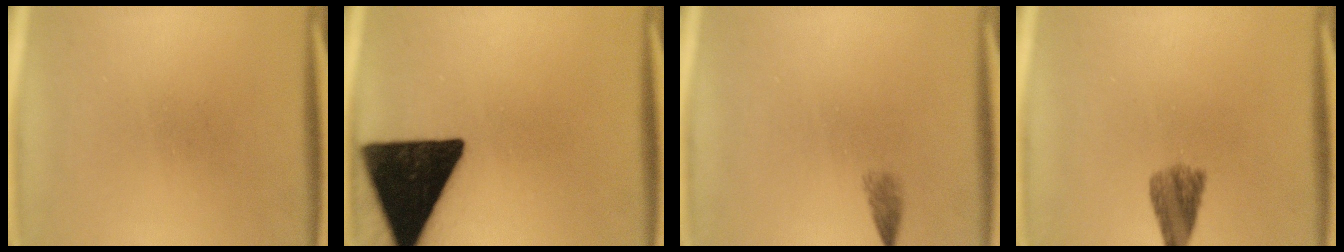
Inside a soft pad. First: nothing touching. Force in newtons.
{"total": 19.4}
{"total": 1.3}
{"total": 4.5}